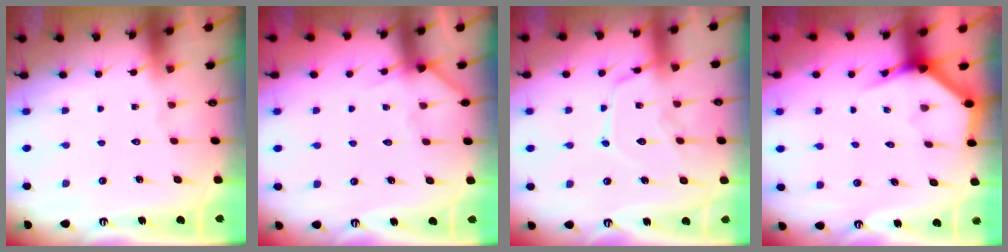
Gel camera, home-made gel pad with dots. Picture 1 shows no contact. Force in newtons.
{"total": 4.8, "press": 4.8, "slide": 0.6}
{"total": 13.4, "press": 13.3, "slide": 1.2}
{"total": 3.8, "press": 3.8, "slide": 0.2}